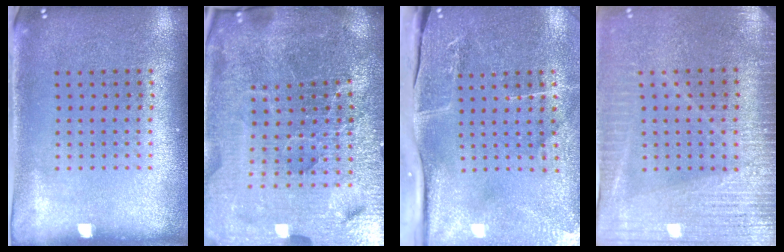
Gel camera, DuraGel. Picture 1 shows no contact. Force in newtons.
{"total": 6.6, "press": 5.8, "slide": 3.1}
{"total": 4.6, "press": 4.0, "slide": 2.4}
{"total": 3.6, "press": 3.2, "slide": 1.6}